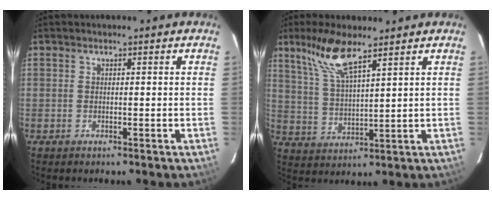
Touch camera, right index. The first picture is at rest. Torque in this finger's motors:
{"motor_torque": [0.23, 0.34, 0.29, 0.11]}